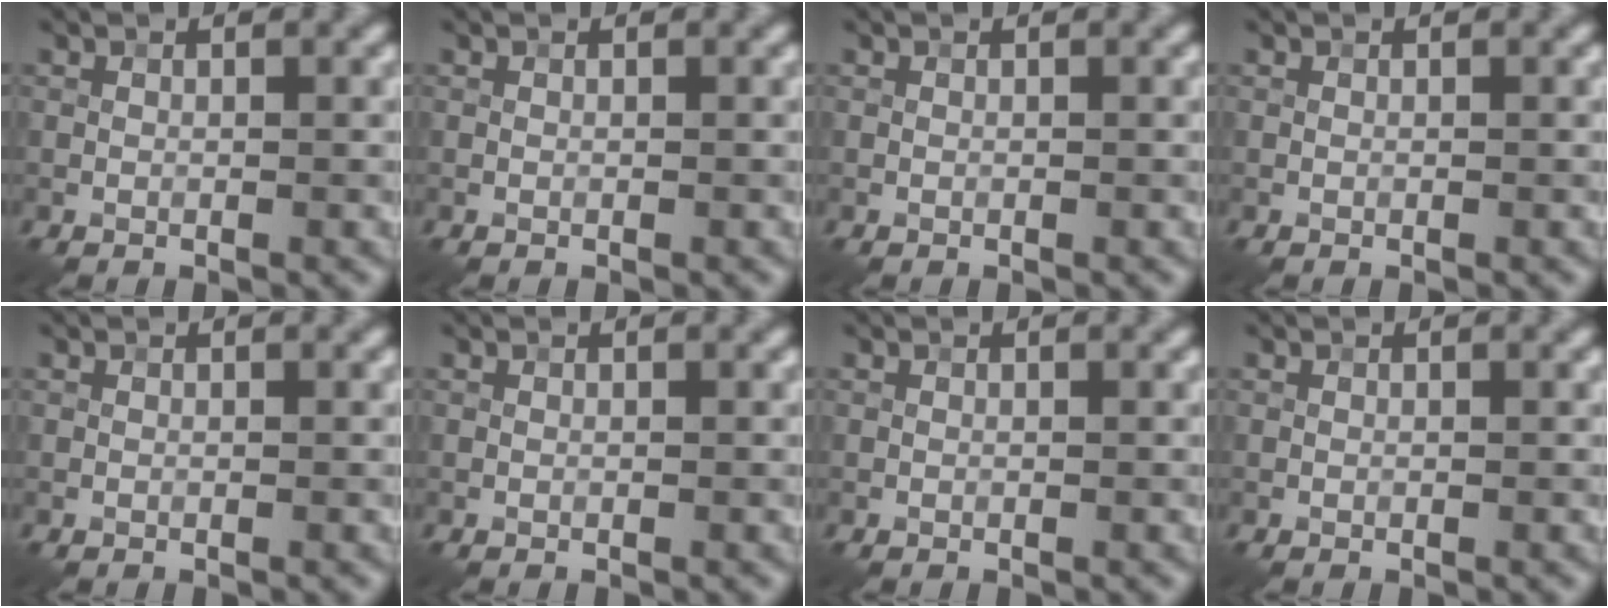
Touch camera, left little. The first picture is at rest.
{"total": 0.0}
{"total": 0.0}
{"total": 0.0}
{"total": 0.0}
{"total": 0.0}
{"total": 0.0}
{"total": 0.0}